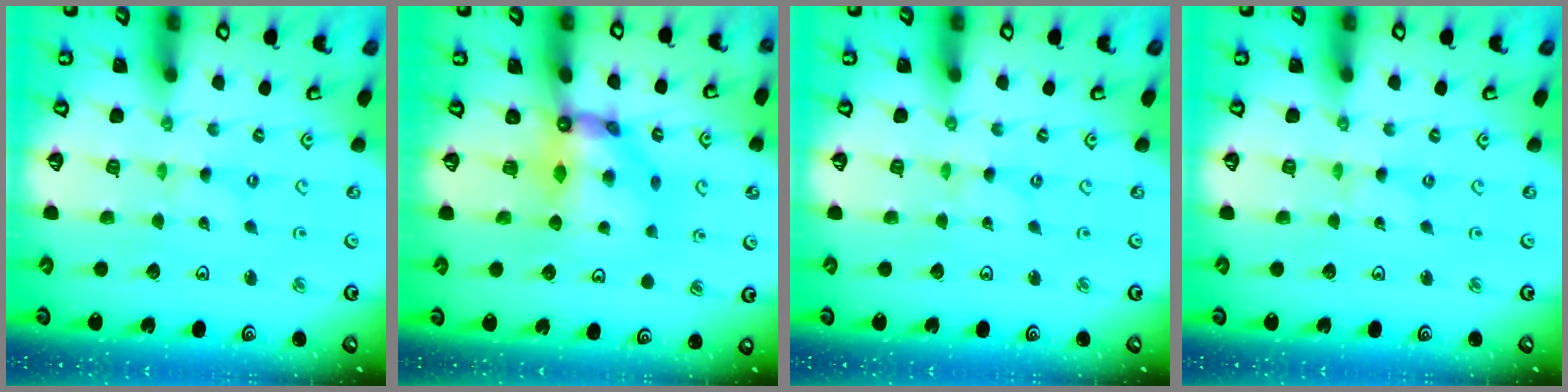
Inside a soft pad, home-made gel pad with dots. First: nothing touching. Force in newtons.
{"total": 9.7, "press": 9.6, "slide": 0.9}
{"total": 0.0}
{"total": 0.0}